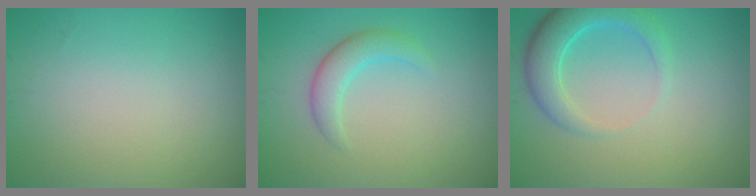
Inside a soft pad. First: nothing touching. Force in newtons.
{"total": 2.5, "press": 2.4, "slide": 0.2}
{"total": 4.2, "press": 4.2, "slide": 0.3}